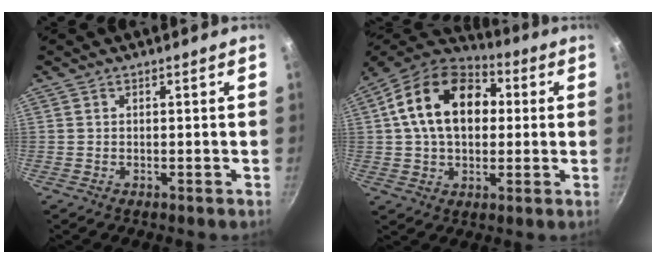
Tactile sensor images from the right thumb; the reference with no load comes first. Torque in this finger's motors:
{"motor_torque": [0.70, 3.38, 1.51, 0.28, 0.38]}